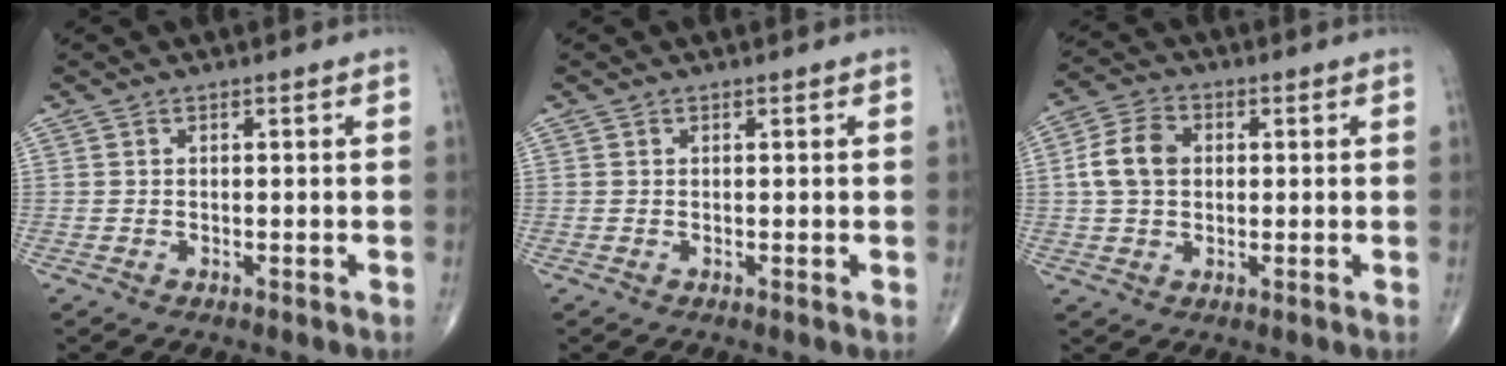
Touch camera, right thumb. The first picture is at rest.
{"total": 0.0}
{"total": 8.0, "force": [0.9, 5.8, 5.3], "torque": [-0.093, 0.014, 0.011]}